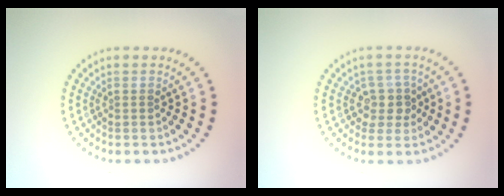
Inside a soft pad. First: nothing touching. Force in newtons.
{"total": 2.3, "press": 2.0, "slide": 1.2}